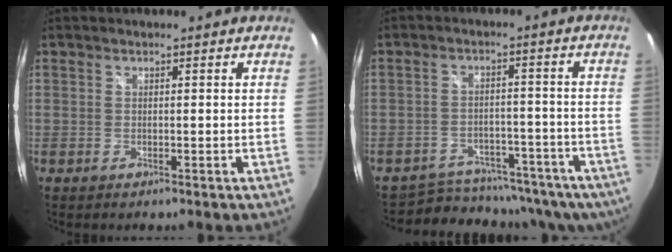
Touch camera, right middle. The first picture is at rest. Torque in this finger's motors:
{"motor_torque": [-0.18, -0.72, -0.01, 0.00]}